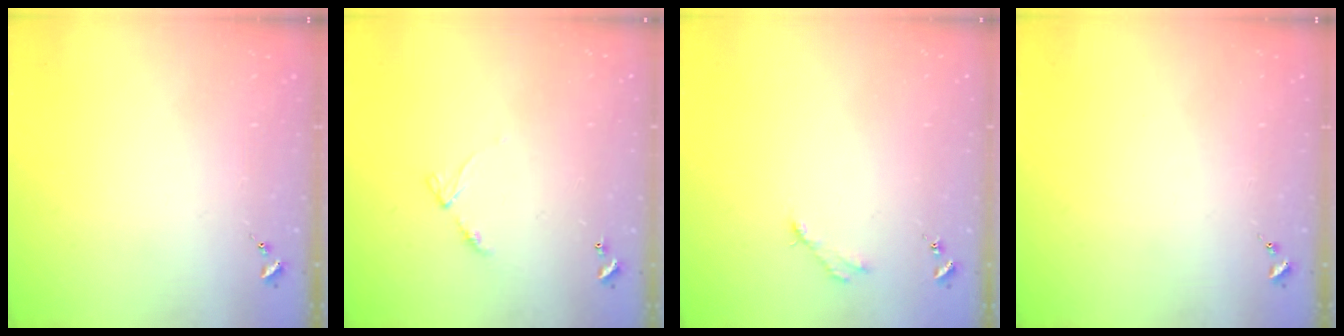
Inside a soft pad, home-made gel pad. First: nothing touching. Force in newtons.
{"total": 6.1, "press": 6.0, "slide": 0.6}
{"total": 2.8, "press": 2.8, "slide": 0.4}
{"total": 0.0}